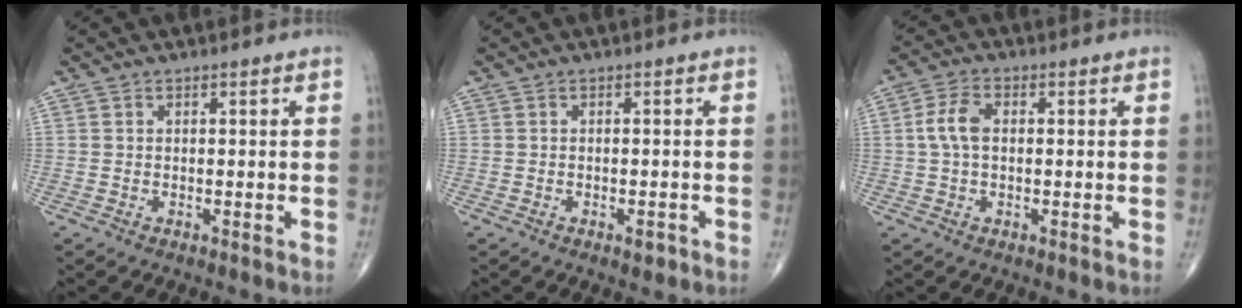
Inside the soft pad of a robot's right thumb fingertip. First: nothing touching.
{"total": 1.5, "force": [-0.9, 0.6, 1.1], "torque": [-0.013, 0.000, -0.013]}
{"total": 5.0, "force": [0.4, 2.9, 4.1], "torque": [-0.093, 0.014, 0.003]}